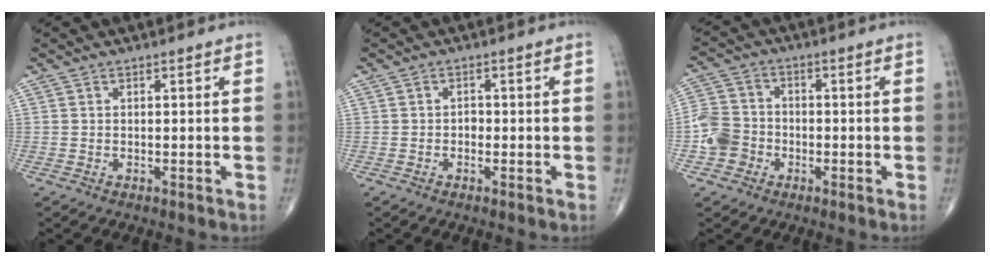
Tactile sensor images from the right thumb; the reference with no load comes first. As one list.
[{"total": 1.2, "force": [-0.4, 0.9, 0.7], "torque": [-0.003, 0.004, -0.011]}, {"total": 6.6, "force": [-2.4, 5.7, 2.3], "torque": [-0.031, 0.023, -0.052]}]